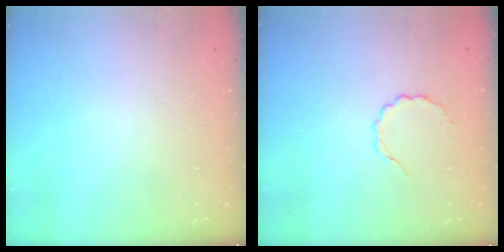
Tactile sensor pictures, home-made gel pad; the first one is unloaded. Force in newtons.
{"total": 2.9, "press": 2.6, "slide": 1.1}